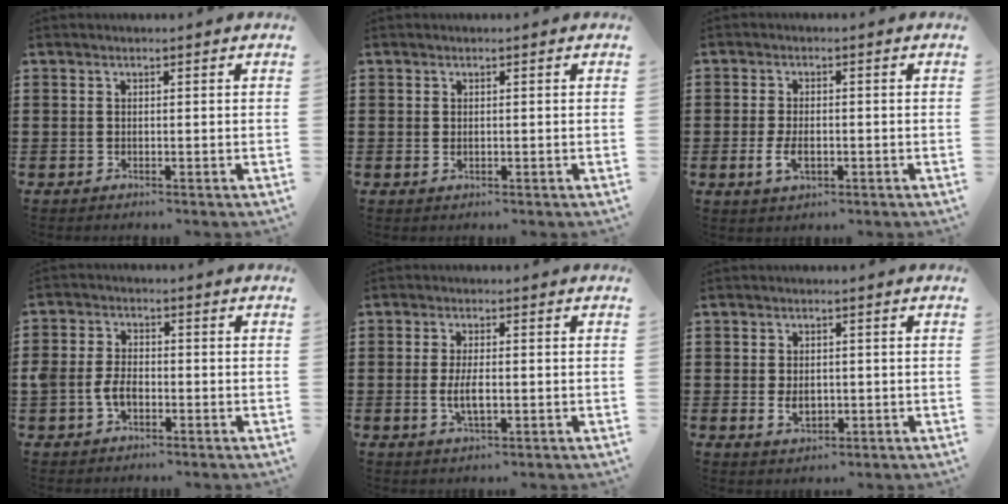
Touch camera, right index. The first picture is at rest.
{"total": 0.5, "force": [0.1, 0.3, 0.4], "torque": [-0.010, 0.000, 0.001]}
{"total": 3.6, "force": [-0.9, 1.9, 2.9], "torque": [-0.067, -0.005, -0.017]}
{"total": 4.4, "force": [-1.1, 2.9, 3.1], "torque": [-0.080, 0.000, -0.026]}
{"total": 4.1, "force": [-0.6, 1.4, 3.8], "torque": [-0.083, -0.005, -0.014]}
{"total": 3.1, "force": [-0.2, 2.1, 2.3], "torque": [-0.039, 0.003, -0.007]}